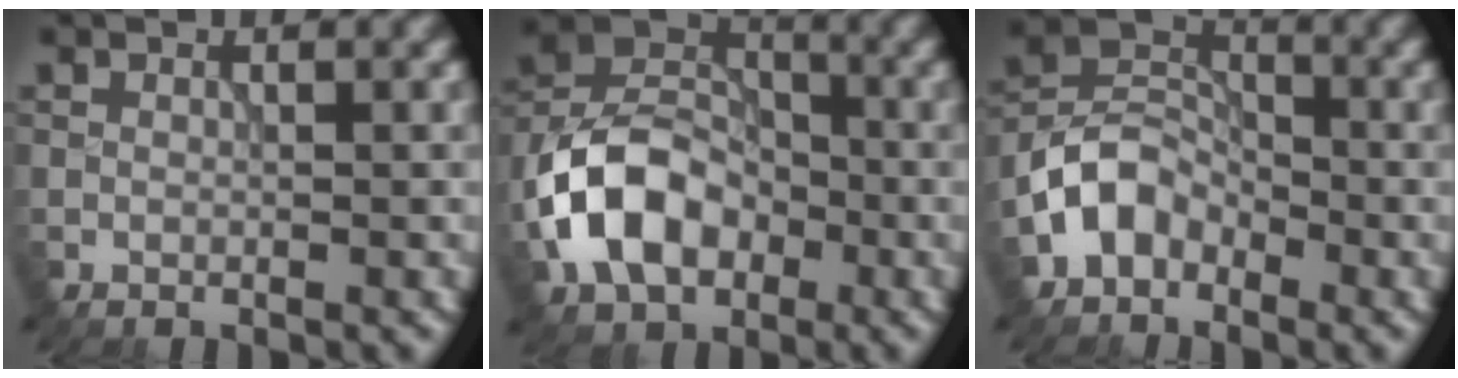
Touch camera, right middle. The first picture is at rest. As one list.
[{"total": 8.7, "force": [-3.0, 6.2, 5.4], "torque": [-0.103, 0.010, -0.069]}, {"total": 4.4, "force": [-2.4, 3.1, 2.0], "torque": [-0.040, 0.010, -0.058]}]